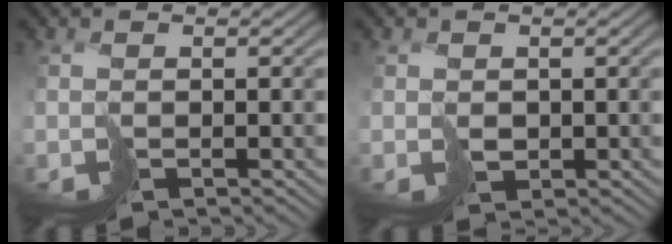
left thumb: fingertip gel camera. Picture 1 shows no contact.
{"total": 1.3, "force": [1.0, 0.9, 0.0], "torque": [0.004, -0.001, 0.023]}